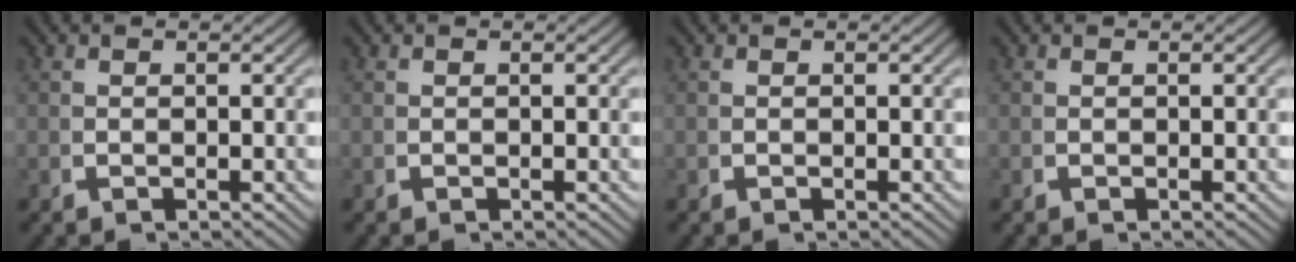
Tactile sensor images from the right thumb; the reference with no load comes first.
{"total": 0.0}
{"total": 0.0}
{"total": 0.0}